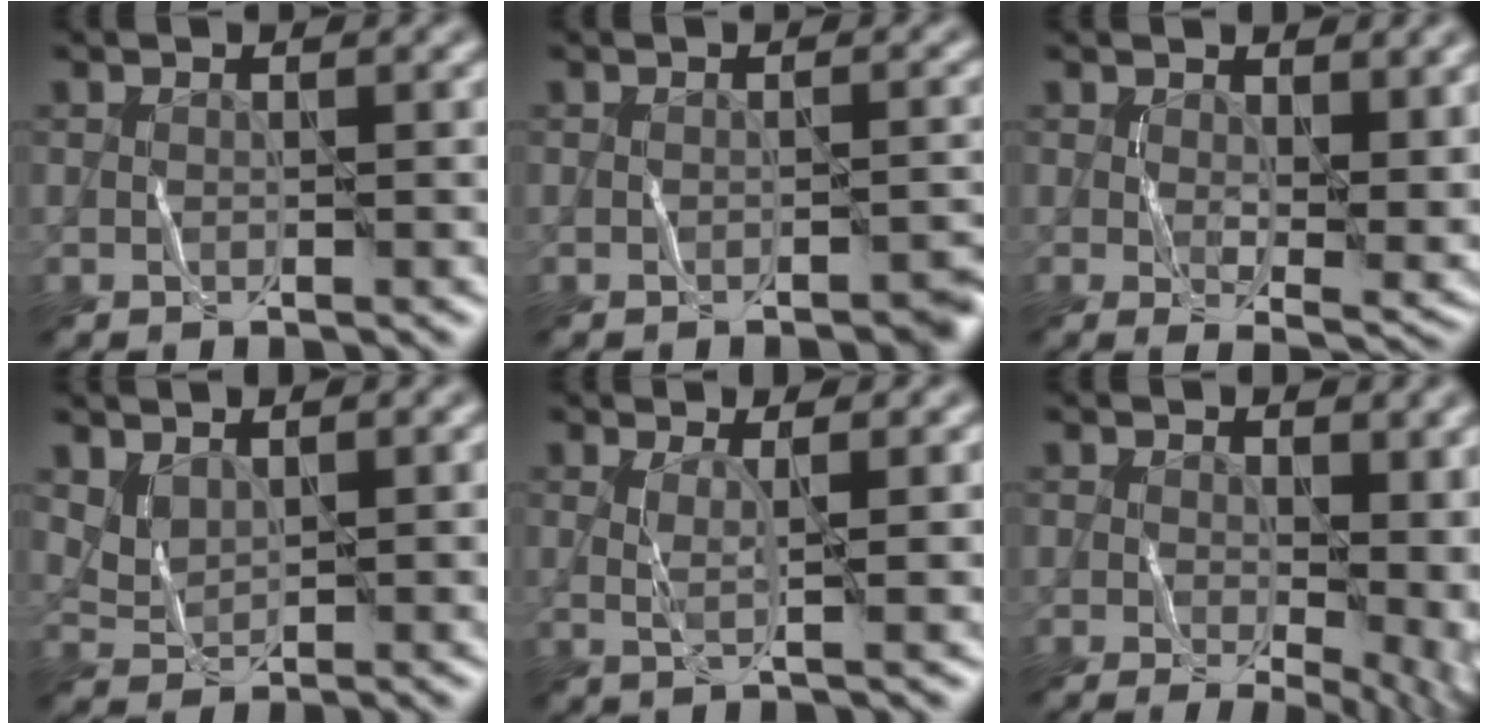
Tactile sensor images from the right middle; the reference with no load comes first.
{"total": 1.4, "force": [-1.0, 0.0, 0.9], "torque": [-0.011, 0.008, -0.011]}
{"total": 5.0, "force": [1.9, 1.8, 4.3], "torque": [-0.075, -0.008, 0.048]}
{"total": 1.2, "force": [1.1, 0.3, 0.4], "torque": [-0.025, -0.001, 0.037]}
{"total": 1.9, "force": [0.4, 0.0, 1.9], "torque": [-0.048, -0.003, 0.018]}
{"total": 7.9, "force": [1.0, 3.4, 7.0], "torque": [-0.077, -0.002, 0.033]}